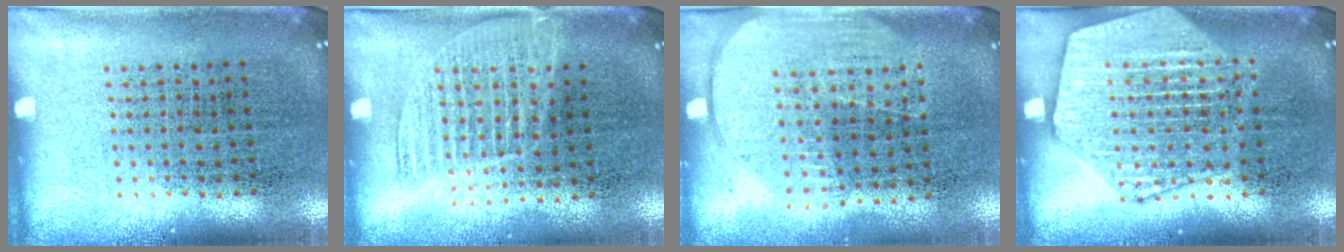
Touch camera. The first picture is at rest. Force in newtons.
{"total": 1.3, "press": 1.2, "slide": 0.6}
{"total": 1.7, "press": 1.5, "slide": 0.8}
{"total": 2.5, "press": 2.5, "slide": 0.2}